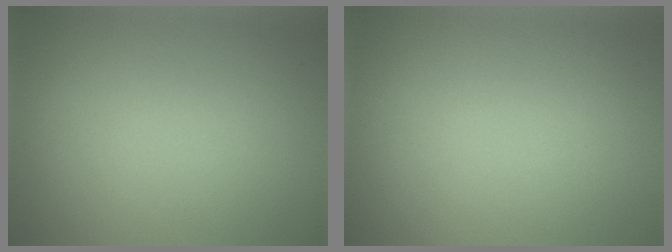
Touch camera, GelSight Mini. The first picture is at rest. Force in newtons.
{"total": 0.0}